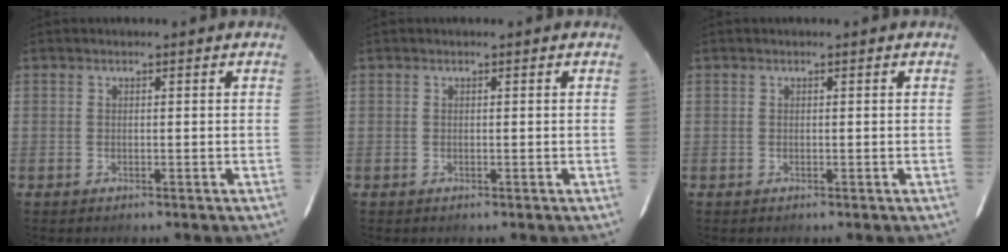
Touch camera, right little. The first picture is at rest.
{"total": 0.0}
{"total": 0.0}